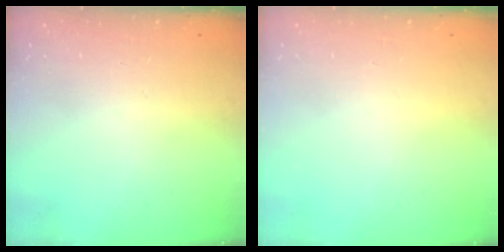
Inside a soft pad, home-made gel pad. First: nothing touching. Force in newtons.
{"total": 0.0}